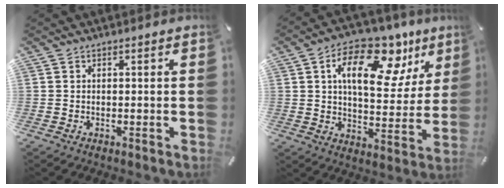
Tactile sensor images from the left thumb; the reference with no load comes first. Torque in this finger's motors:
{"motor_torque": [0.84, 0.48, 1.75, -1.02, 0.44]}